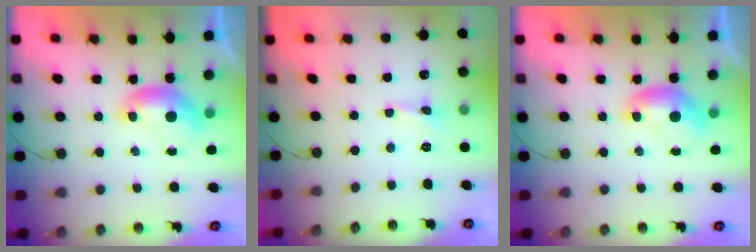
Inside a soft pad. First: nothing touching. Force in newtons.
{"total": 0.0}
{"total": 0.0}